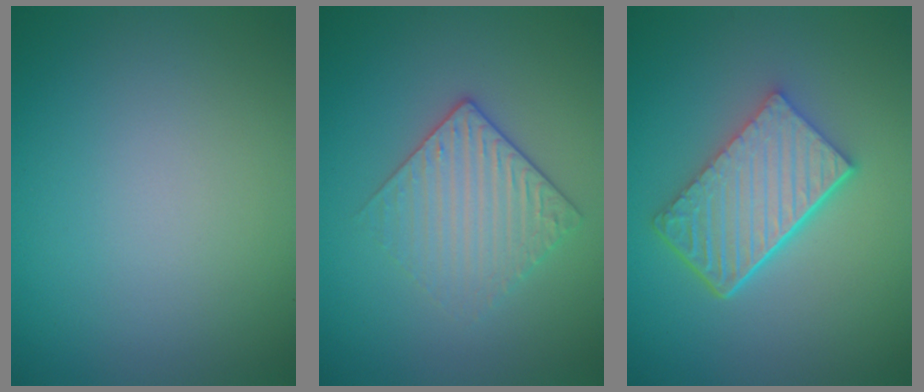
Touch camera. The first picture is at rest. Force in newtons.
{"total": 3.0, "press": 2.7, "slide": 1.2}
{"total": 6.2, "press": 4.5, "slide": 4.3}